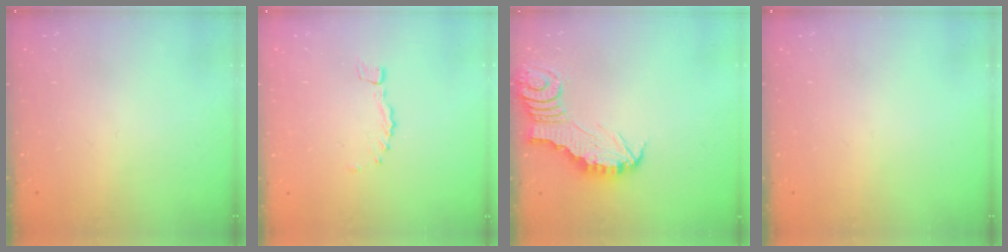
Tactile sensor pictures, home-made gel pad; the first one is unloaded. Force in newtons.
{"total": 0.0}
{"total": 2.6, "press": 2.6, "slide": 0.2}
{"total": 0.0}